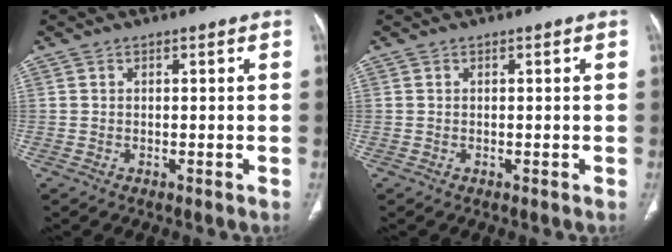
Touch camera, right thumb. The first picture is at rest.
{"total": 0.0}